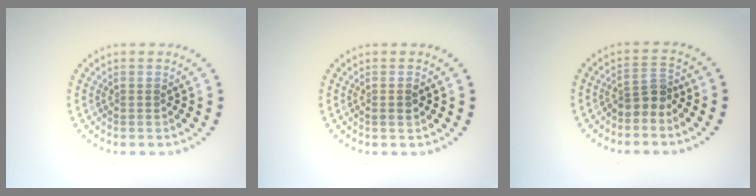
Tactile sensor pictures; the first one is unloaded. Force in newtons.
{"total": 1.0, "press": 1.0, "slide": 0.3}
{"total": 2.4, "press": 1.9, "slide": 1.5}